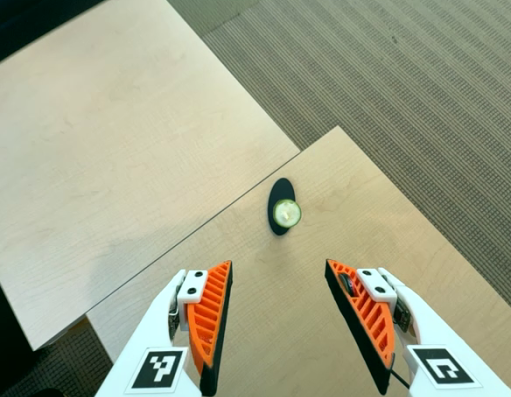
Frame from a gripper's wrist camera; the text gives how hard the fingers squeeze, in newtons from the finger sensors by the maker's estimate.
{"total": 0.0}